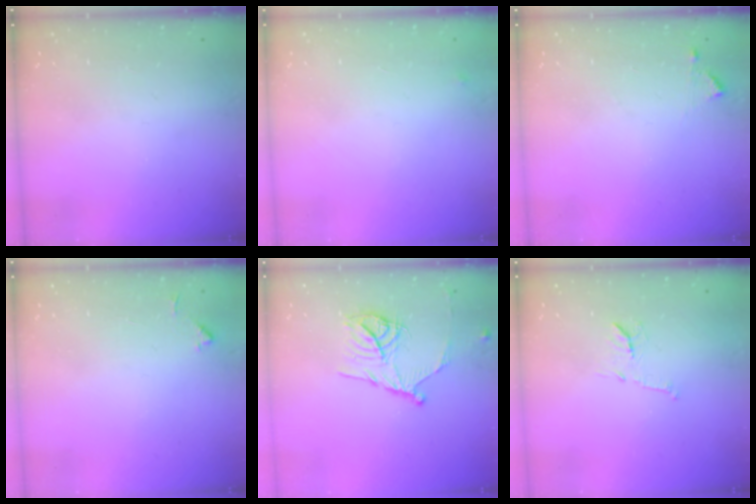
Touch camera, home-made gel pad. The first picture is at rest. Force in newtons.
{"total": 2.5, "press": 2.4, "slide": 0.4}
{"total": 4.4, "press": 4.3, "slide": 0.4}
{"total": 3.5, "press": 3.5, "slide": 0.5}
{"total": 13.1, "press": 13.1, "slide": 1.0}
{"total": 9.1, "press": 9.1, "slide": 0.5}